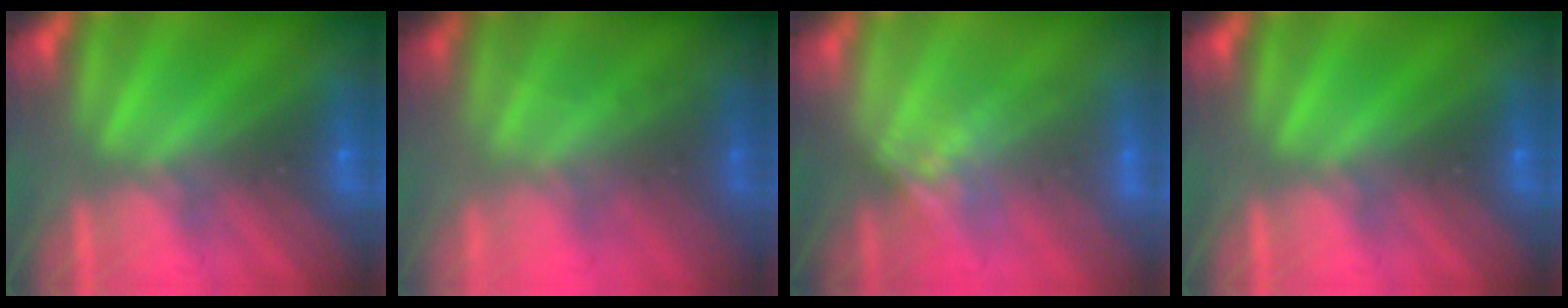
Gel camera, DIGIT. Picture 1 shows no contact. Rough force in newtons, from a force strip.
{"total": 1.4}
{"total": 1.8}
{"total": 0.0}